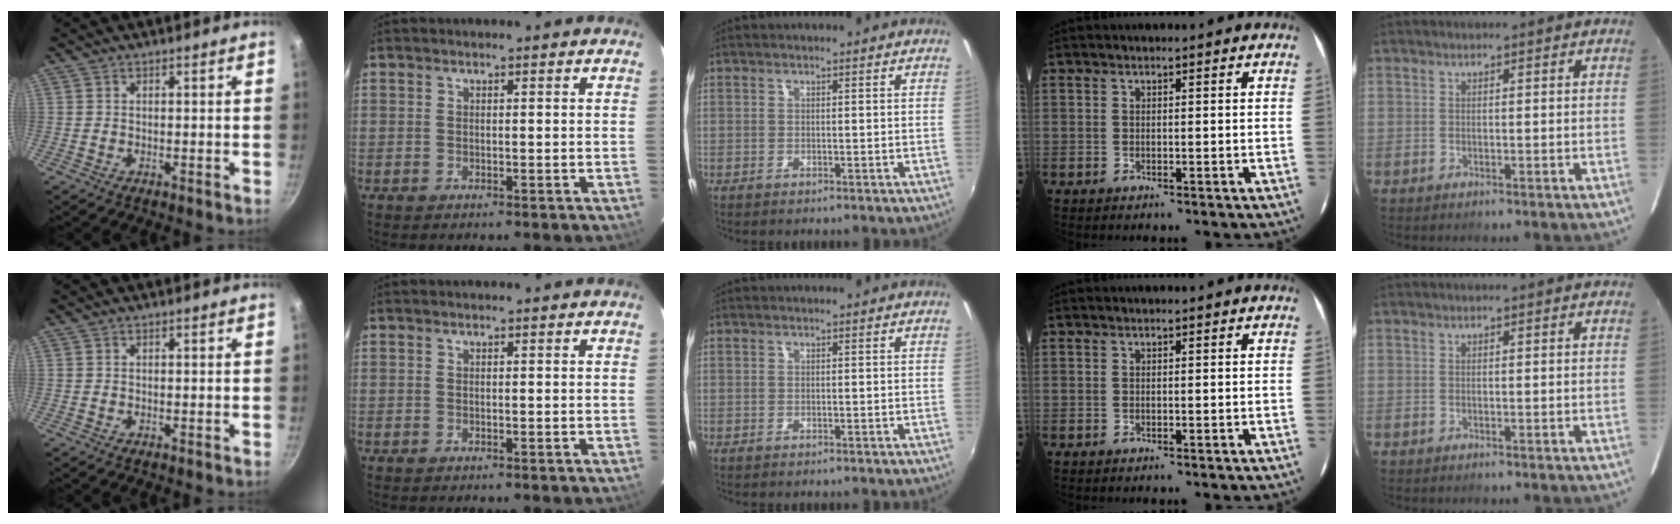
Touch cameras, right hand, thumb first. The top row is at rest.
{}